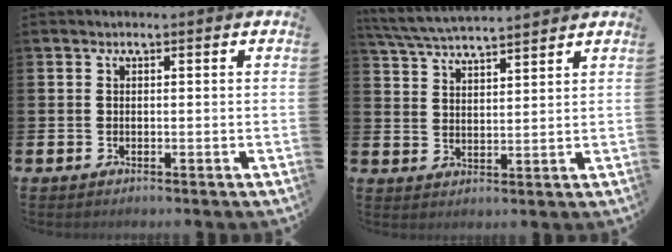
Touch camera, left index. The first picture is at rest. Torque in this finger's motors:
{"motor_torque": [1.02, -1.11, 0.47, 0.12]}